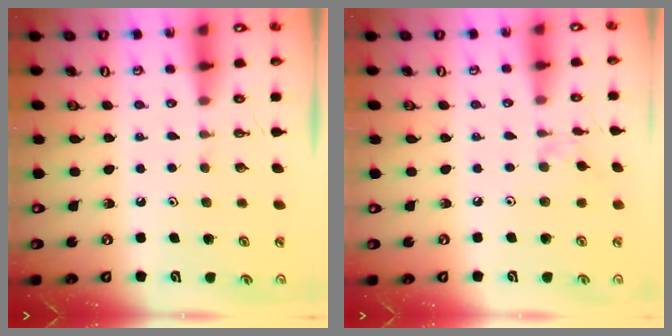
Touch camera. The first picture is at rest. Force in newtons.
{"total": 3.0, "press": 3.0, "slide": 0.6}